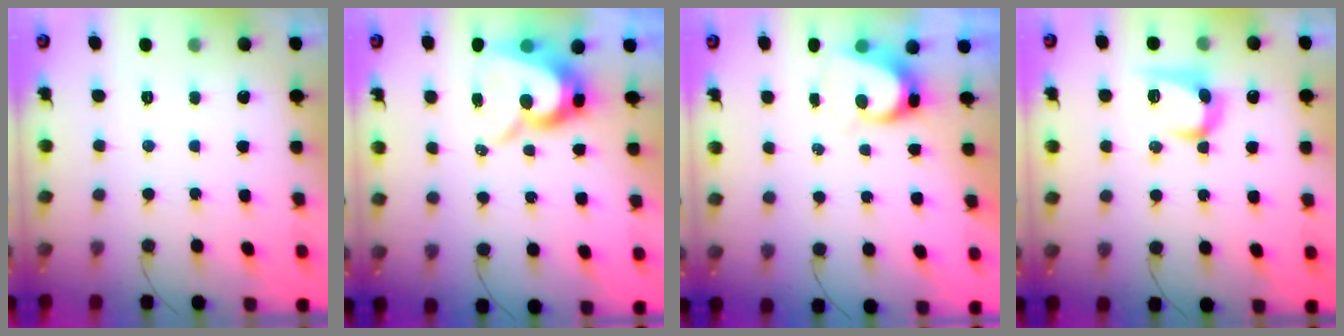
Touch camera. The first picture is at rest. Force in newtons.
{"total": 11.4, "press": 11.3, "slide": 1.0}
{"total": 5.9, "press": 5.9, "slide": 0.5}
{"total": 10.4, "press": 10.4, "slide": 0.4}